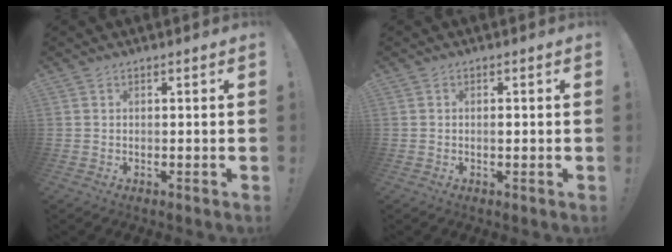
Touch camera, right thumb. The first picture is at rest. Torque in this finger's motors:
{"motor_torque": [0.13, 0.14, 0.12, -0.14, 0.00]}